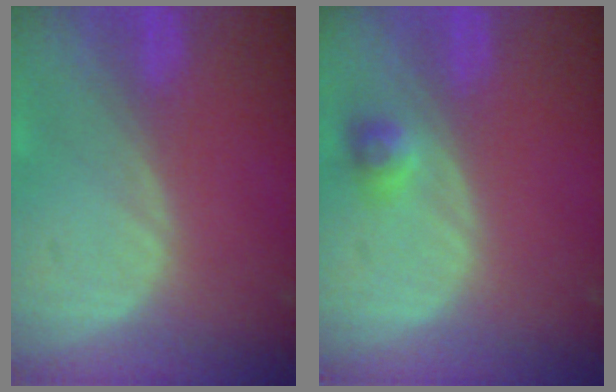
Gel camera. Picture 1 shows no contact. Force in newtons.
{"total": 2.3, "press": 2.2, "slide": 0.7}